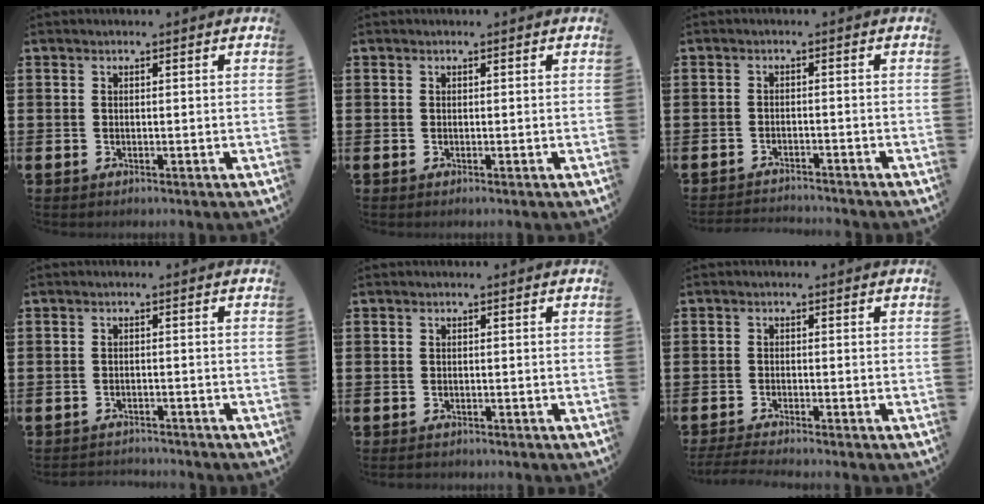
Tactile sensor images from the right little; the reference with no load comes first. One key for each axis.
{"total": 0.0}
{"total": 1.9, "fx": -1.9, "fy": -0.1, "fz": -0.1, "tx": -0.002, "ty": 0.002, "tz": -0.040}
{"total": 1.5, "fx": -1.5, "fy": 0.0, "fz": -0.2, "tx": -0.002, "ty": 0.003, "tz": -0.033}
{"total": 0.5, "fx": -0.4, "fy": 0.3, "fz": 0.0, "tx": -0.003, "ty": 0.003, "tz": -0.011}
{"total": 1.6, "fx": -1.4, "fy": 0.0, "fz": 0.7, "tx": -0.012, "ty": 0.002, "tz": -0.027}